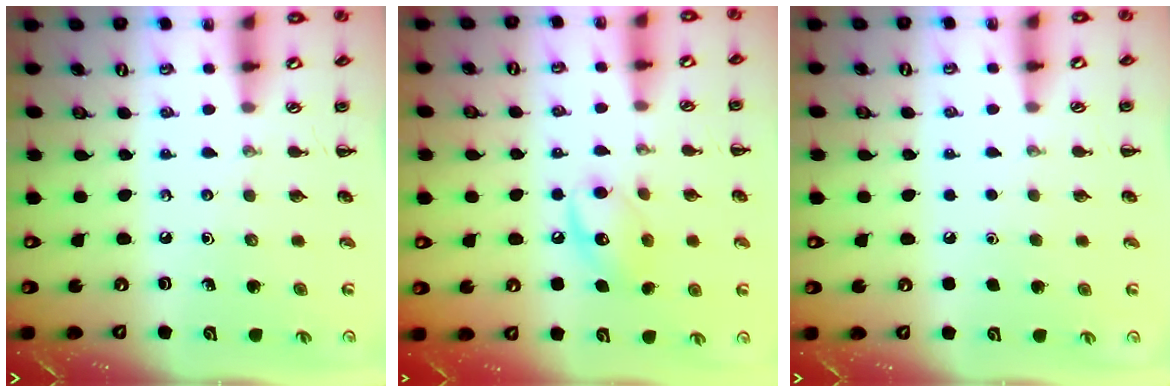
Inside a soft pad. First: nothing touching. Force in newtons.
{"total": 9.7, "press": 9.7, "slide": 0.7}
{"total": 1.8, "press": 1.7, "slide": 0.1}